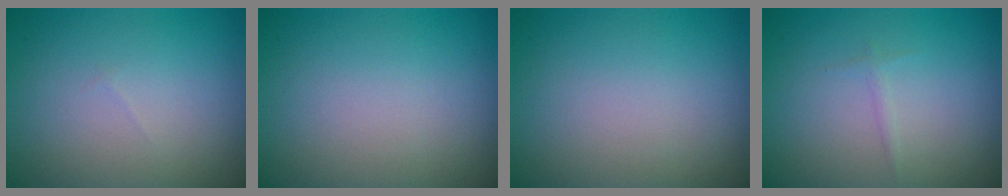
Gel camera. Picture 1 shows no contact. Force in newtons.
{"total": 0.0}
{"total": 0.0}
{"total": 0.5, "press": 0.5, "slide": 0.1}